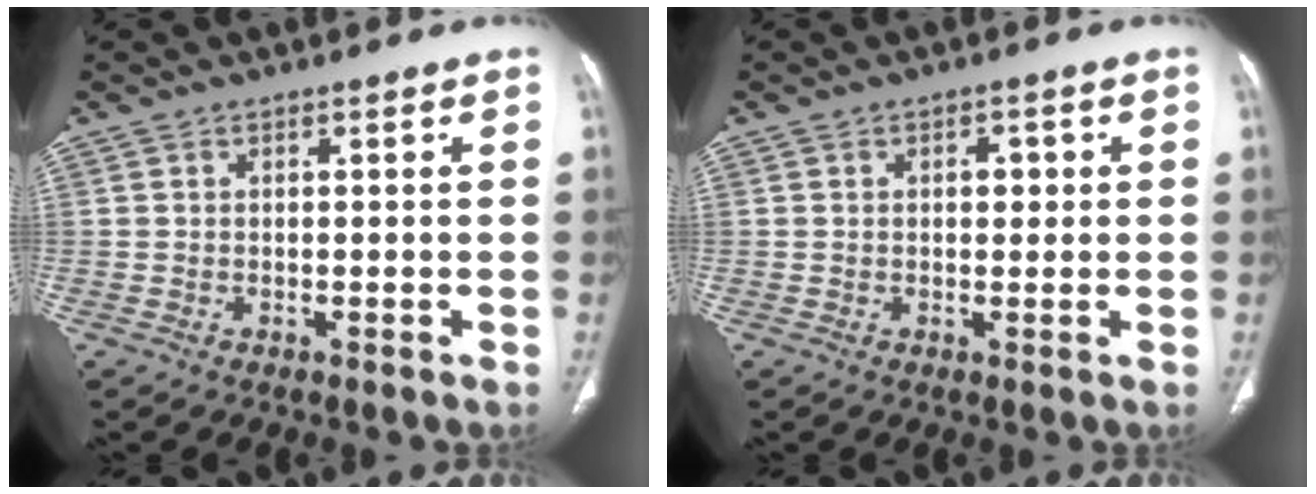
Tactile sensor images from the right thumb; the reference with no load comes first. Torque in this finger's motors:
{"motor_torque": [0.26, 1.33, 0.62, -0.42, -0.08]}